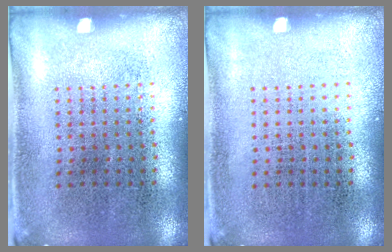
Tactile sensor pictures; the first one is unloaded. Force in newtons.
{"total": 0.0}